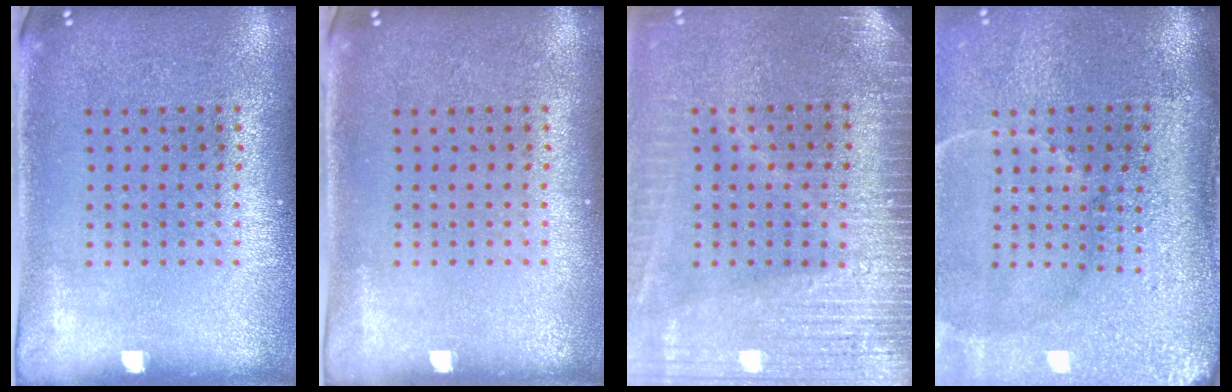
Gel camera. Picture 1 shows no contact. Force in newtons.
{"total": 0.0}
{"total": 3.6, "press": 3.2, "slide": 1.6}
{"total": 4.6, "press": 3.9, "slide": 2.4}